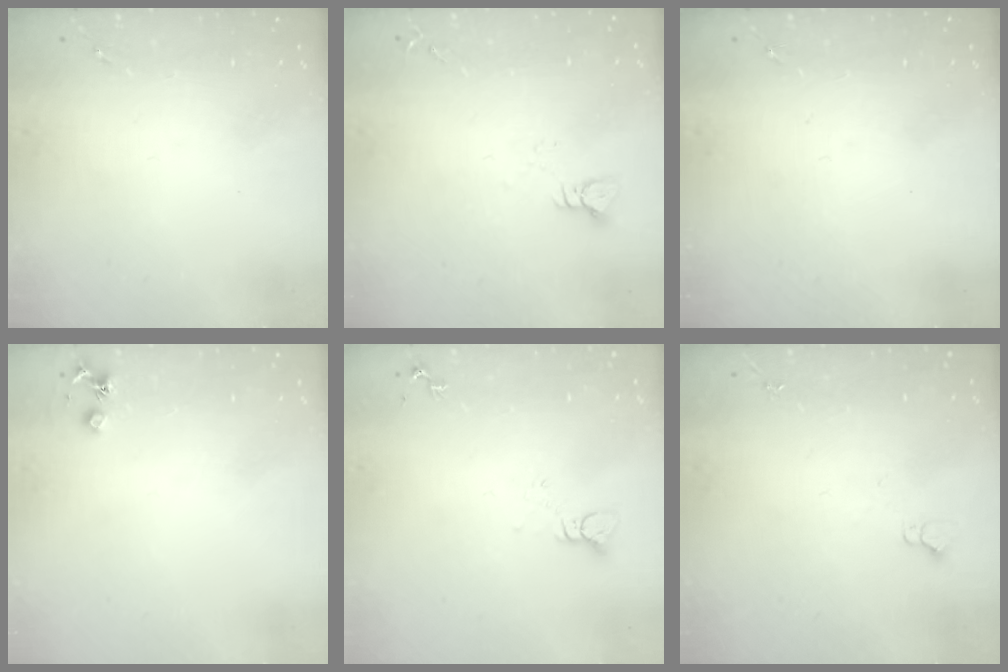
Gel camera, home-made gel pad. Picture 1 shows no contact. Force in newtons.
{"total": 3.0, "press": 3.0, "slide": 0.3}
{"total": 0.0}
{"total": 3.6, "press": 3.5, "slide": 0.5}
{"total": 3.0, "press": 3.0, "slide": 0.2}
{"total": 3.1, "press": 3.0, "slide": 0.3}